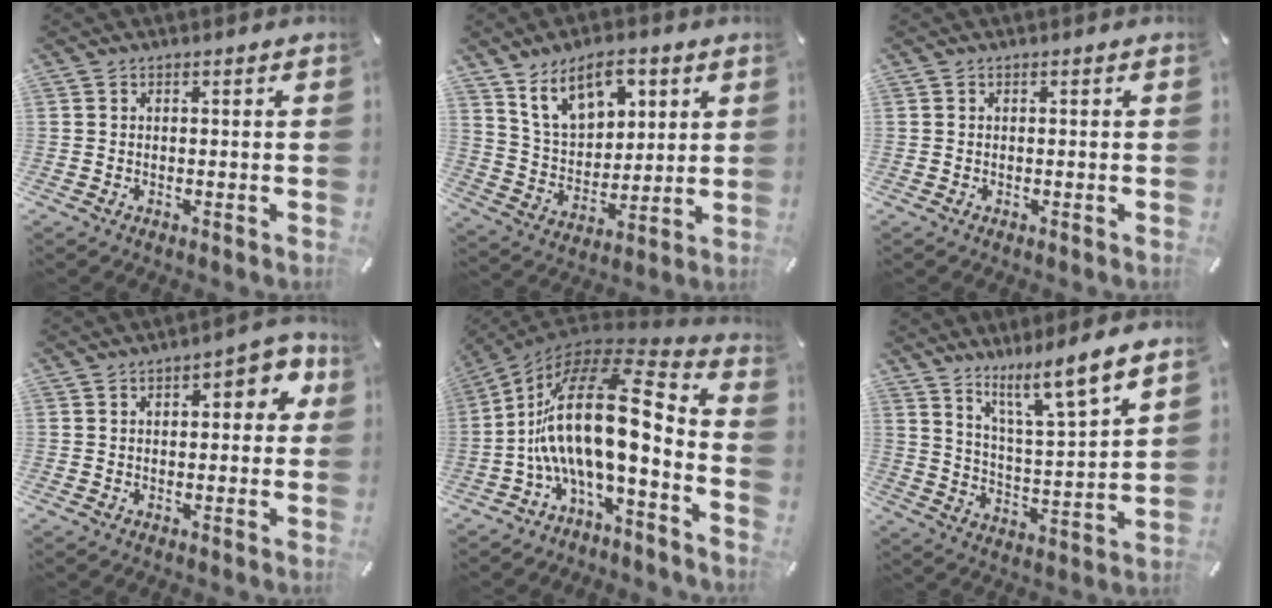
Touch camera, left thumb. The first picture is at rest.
{"total": 12.7, "force": [7.5, 8.0, 6.4], "torque": [-0.113, -0.022, 0.140]}
{"total": 0.0}
{"total": 6.6, "force": [1.7, 3.4, 5.4], "torque": [-0.067, 0.001, 0.018]}
{"total": 23.1, "force": [-0.6, 9.3, 21.2], "torque": [-0.404, -0.027, -0.014]}
{"total": 9.7, "force": [8.6, 0.5, 4.5], "torque": [-0.079, -0.076, 0.142]}